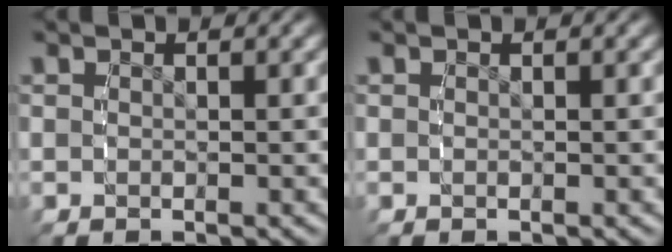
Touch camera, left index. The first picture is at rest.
{"total": 0.0}